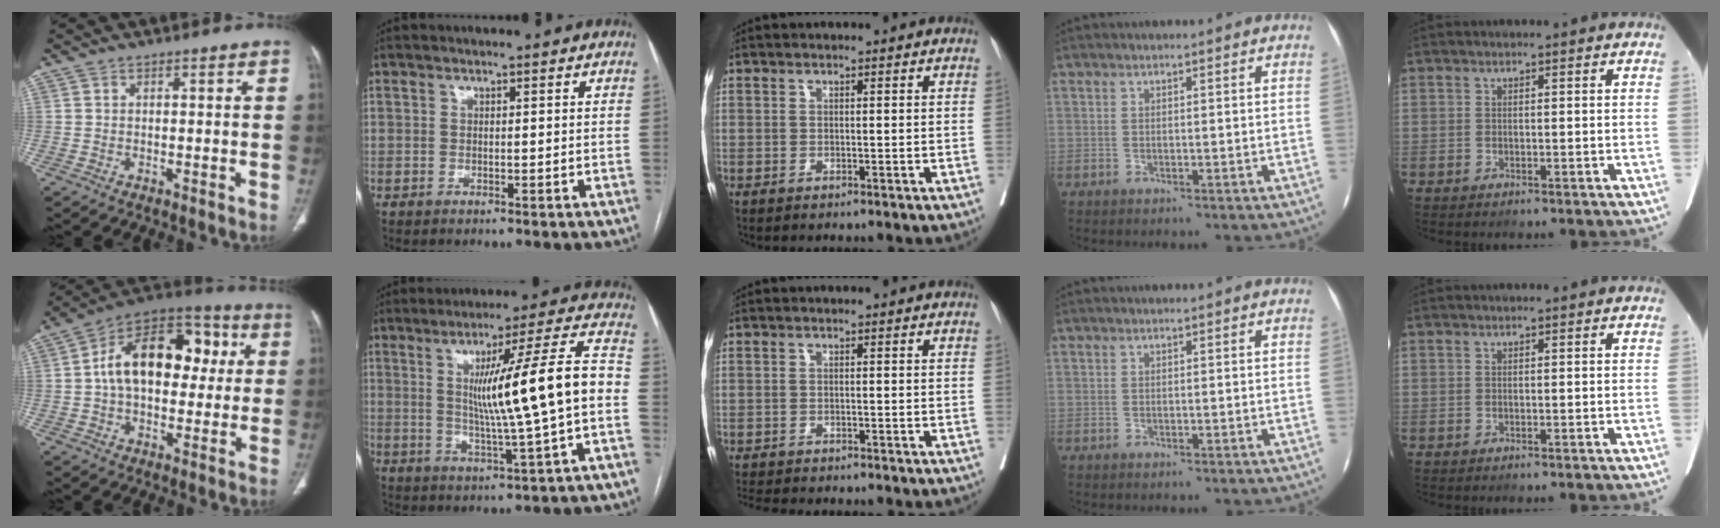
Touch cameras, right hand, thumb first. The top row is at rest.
{"thumb": {"total": 19.8, "force": [2.6, 12.5, 15.2], "torque": [-0.204, 0.037, 0.032]}, "index": {"total": 15.3, "force": [0.2, -0.7, 15.3], "torque": [-0.234, 0.005, 0.005]}, "middle": {"total": 6.1, "force": [-5.6, 0.8, 2.4], "torque": [-0.034, -0.008, -0.085]}}